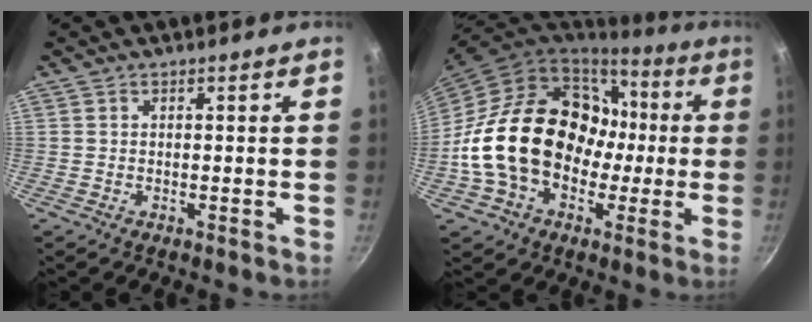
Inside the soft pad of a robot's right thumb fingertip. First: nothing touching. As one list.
[{"total": 23.7, "force": [-1.1, 18.2, 15.2], "torque": [-0.235, 0.058, -0.004]}]